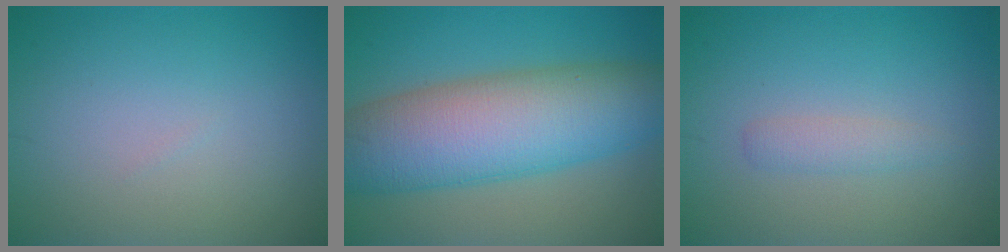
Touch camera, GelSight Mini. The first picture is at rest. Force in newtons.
{"total": 11.6, "press": 11.6, "slide": 0.1}
{"total": 1.5, "press": 1.5, "slide": 0.0}